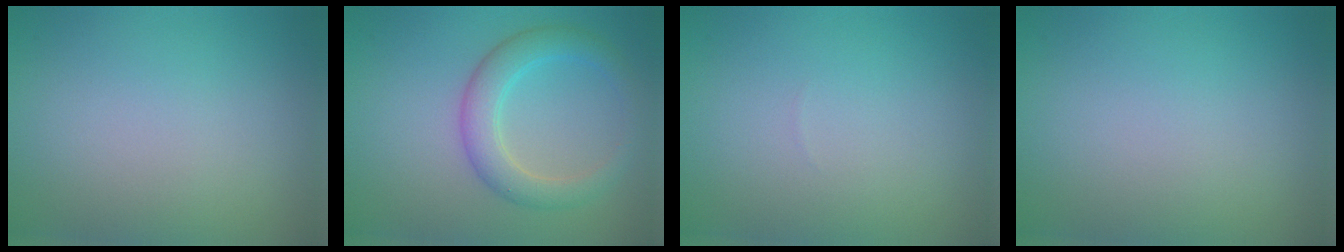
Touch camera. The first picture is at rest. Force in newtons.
{"total": 3.8, "press": 3.8, "slide": 0.1}
{"total": 0.0}
{"total": 0.0}